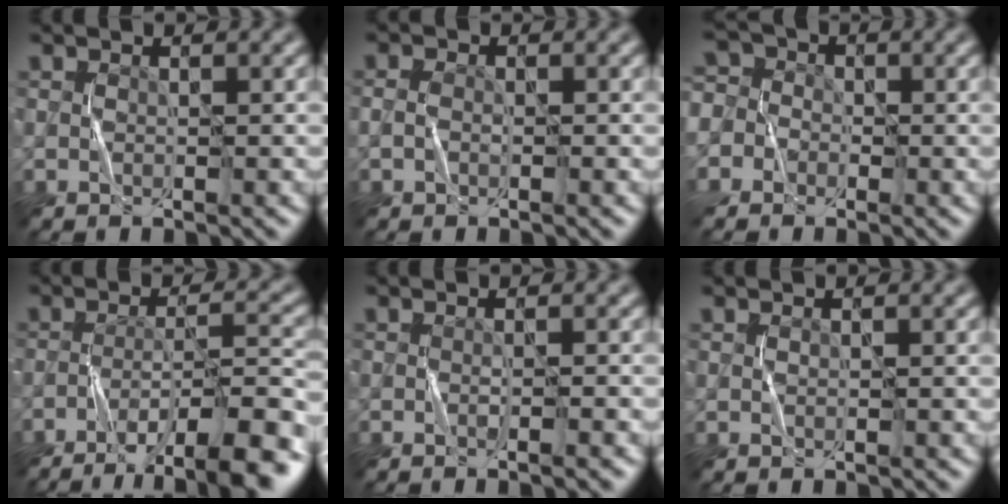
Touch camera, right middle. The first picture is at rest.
{"total": 1.1, "force": [-0.3, 0.8, 0.7], "torque": [-0.015, 0.003, -0.004]}
{"total": 6.3, "force": [0.2, 5.8, 2.3], "torque": [-0.051, 0.044, -0.051]}
{"total": 9.3, "force": [-6.4, 1.4, 6.6], "torque": [-0.092, 0.012, -0.100]}
{"total": 0.7, "force": [-0.4, -0.4, 0.3], "torque": [-0.001, 0.000, -0.009]}
{"total": 0.0}